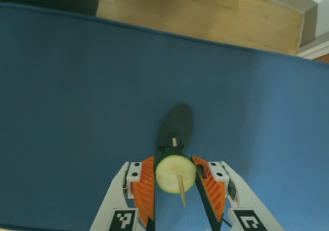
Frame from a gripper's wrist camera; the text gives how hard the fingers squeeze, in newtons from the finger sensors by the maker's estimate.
{"total": 6.5, "left": 6.6, "right": 6.4}